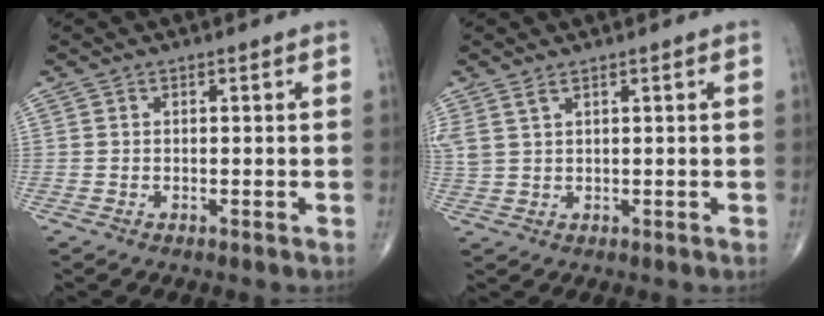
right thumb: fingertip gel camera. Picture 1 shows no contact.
{"total": 3.3, "force": [2.1, 1.2, 2.3], "torque": [-0.065, 0.004, 0.055]}